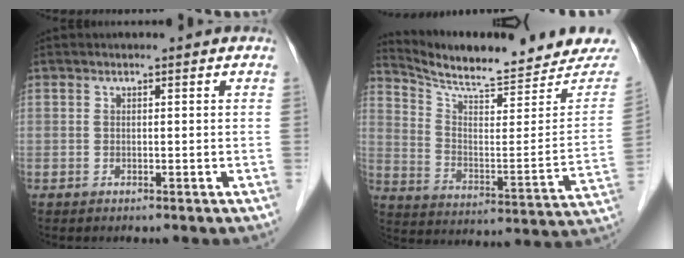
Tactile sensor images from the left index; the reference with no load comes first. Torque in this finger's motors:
{"motor_torque": [-0.02, -0.25, 0.00, 0.02]}